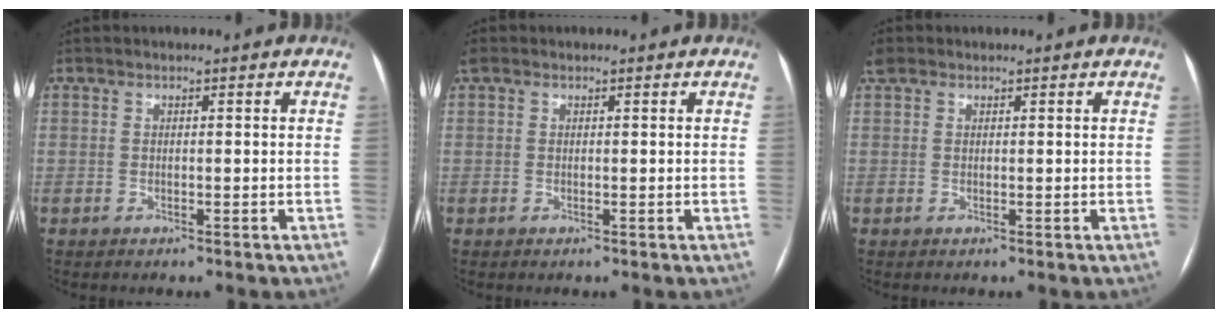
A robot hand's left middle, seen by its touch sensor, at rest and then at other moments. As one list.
[{"total": 0.7, "force": [0.6, 0.3, 0.3], "torque": [-0.017, 0.021, 0.015]}, {"total": 1.5, "force": [1.1, 0.8, 0.5], "torque": [-0.017, 0.020, 0.024]}]